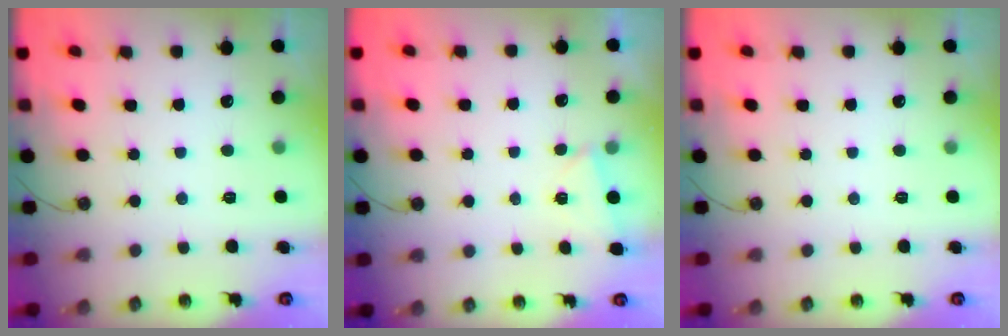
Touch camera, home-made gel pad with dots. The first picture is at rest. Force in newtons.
{"total": 2.6, "press": 1.5, "slide": 2.1}
{"total": 0.0}